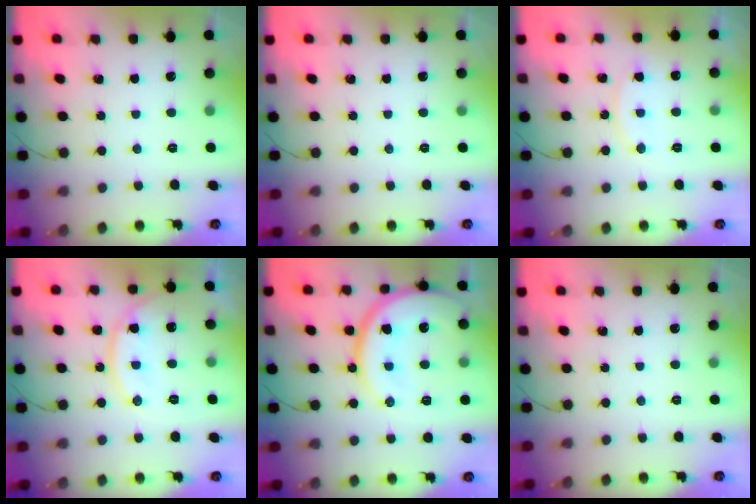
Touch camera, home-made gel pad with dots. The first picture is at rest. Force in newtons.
{"total": 0.0}
{"total": 7.8, "press": 7.8, "slide": 0.6}
{"total": 13.1, "press": 13.1, "slide": 0.4}
{"total": 17.6, "press": 17.6, "slide": 1.8}
{"total": 0.0}